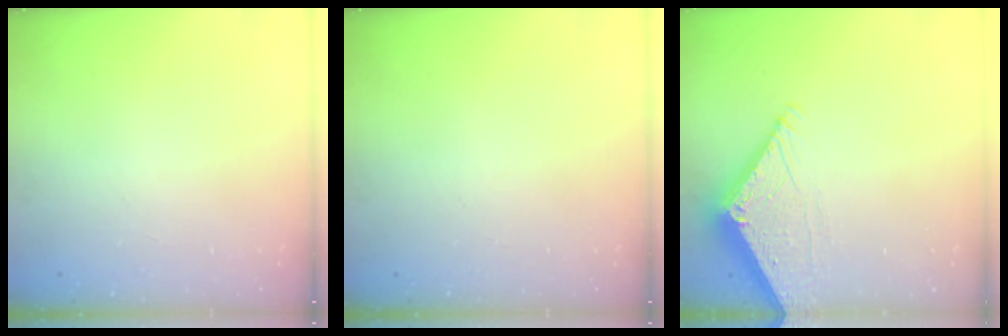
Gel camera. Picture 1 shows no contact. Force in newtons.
{"total": 0.0}
{"total": 7.2, "press": 7.2, "slide": 0.3}